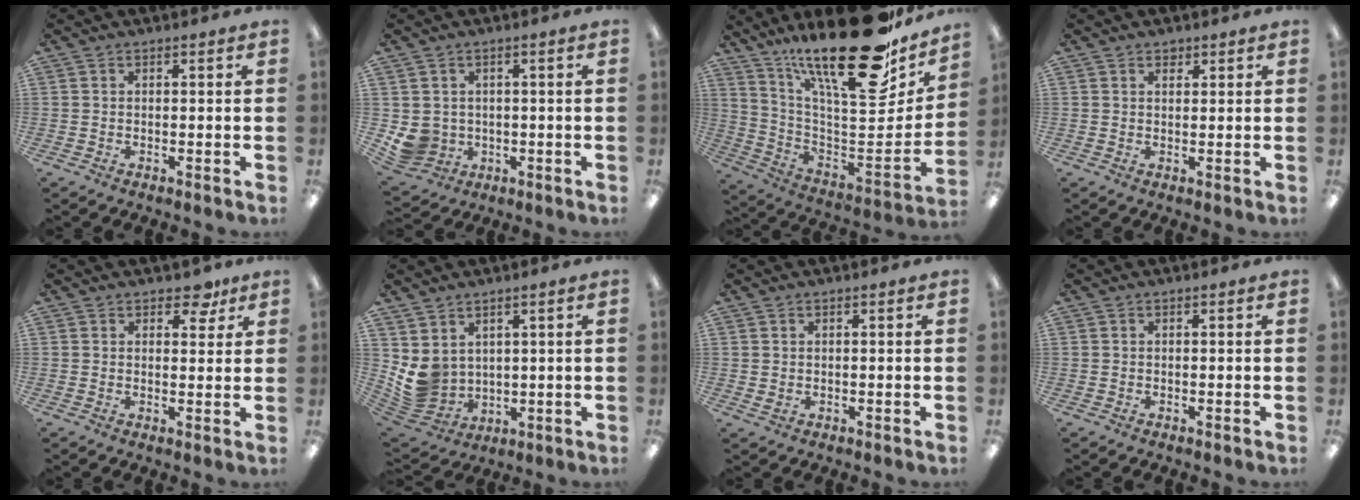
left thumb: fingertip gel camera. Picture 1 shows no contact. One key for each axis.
{"total": 5.2, "fx": 0.1, "fy": 5.1, "fz": 1.3, "tx": -0.043, "ty": 0.001, "tz": 0.008}
{"total": 28.7, "fx": 20.5, "fy": 7.9, "fz": 18.5, "tx": -0.278, "ty": -0.143, "tz": 0.341}
{"total": 1.2, "fx": 1.0, "fy": 0.6, "fz": 0.4, "tx": -0.002, "ty": -0.003, "tz": 0.018}
{"total": 4.9, "fx": 3.4, "fy": 2.8, "fz": 2.3, "tx": -0.014, "ty": -0.013, "tz": 0.056}
{"total": 7.0, "fx": 2.8, "fy": 6.0, "fz": 2.4, "tx": -0.077, "ty": -0.027, "tz": 0.062}
{"total": 0.8, "fx": 0.3, "fy": 0.5, "fz": 0.5, "tx": -0.005, "ty": -0.001, "tz": 0.004}
{"total": 0.0}